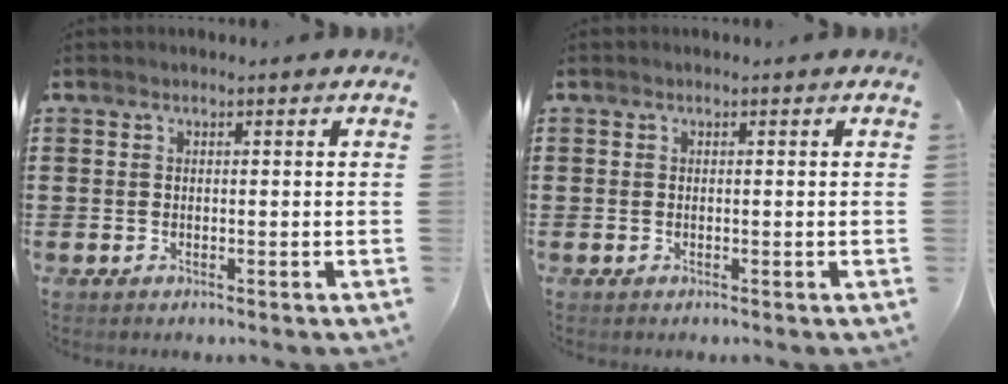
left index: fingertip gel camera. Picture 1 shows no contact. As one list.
[{"total": 0.0}]